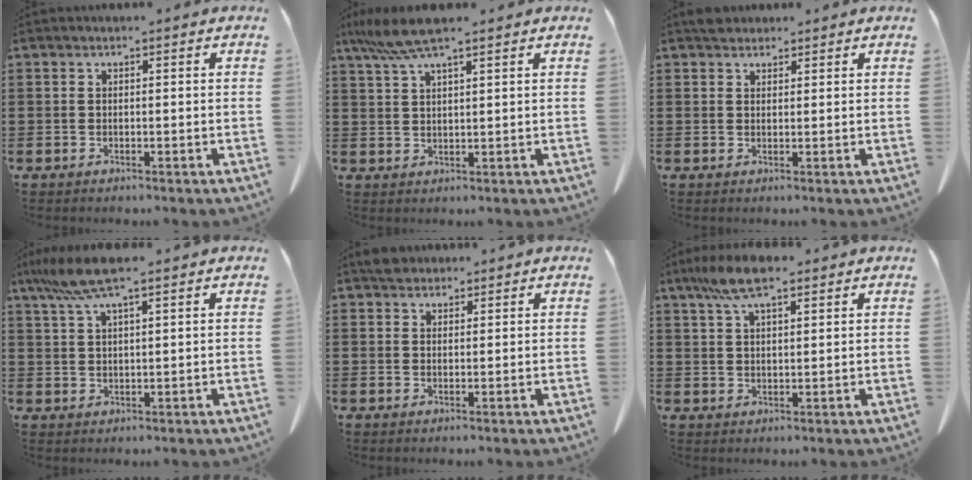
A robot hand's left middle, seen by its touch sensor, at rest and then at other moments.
{"total": 5.9, "force": [4.4, 0.7, 3.9], "torque": [-0.087, -0.005, 0.080]}
{"total": 2.0, "force": [1.8, 0.9, 0.3], "torque": [-0.004, 0.001, 0.033]}
{"total": 6.8, "force": [4.7, 0.9, 4.9], "torque": [-0.114, -0.007, 0.083]}
{"total": 2.4, "force": [2.1, 1.1, 0.5], "torque": [-0.007, 0.002, 0.040]}
{"total": 7.3, "force": [4.8, 2.0, 5.1], "torque": [-0.109, 0.001, 0.088]}